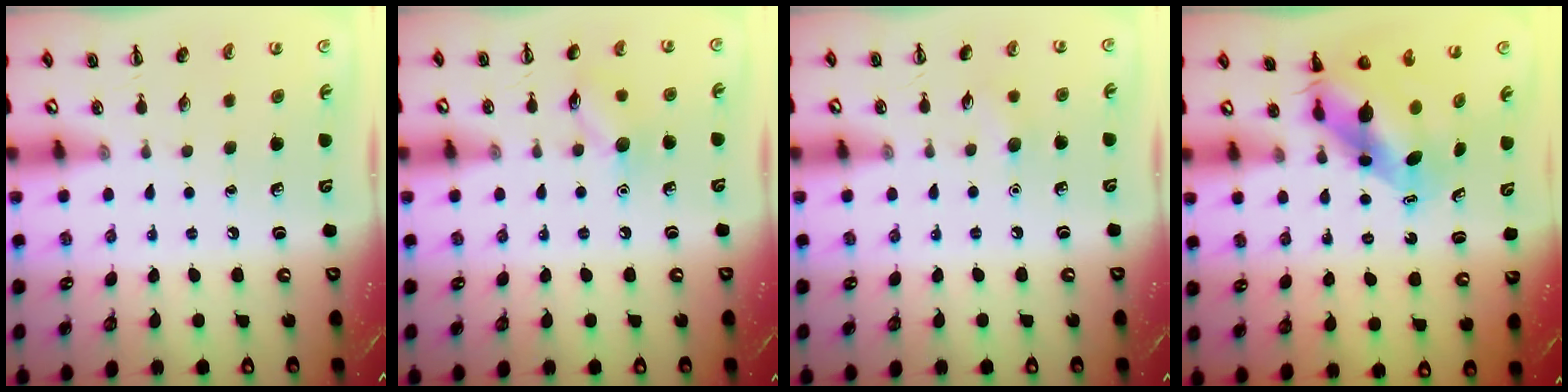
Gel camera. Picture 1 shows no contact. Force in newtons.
{"total": 8.5, "press": 8.4, "slide": 1.2}
{"total": 6.4, "press": 6.2, "slide": 1.6}
{"total": 5.9, "press": 5.7, "slide": 1.6}